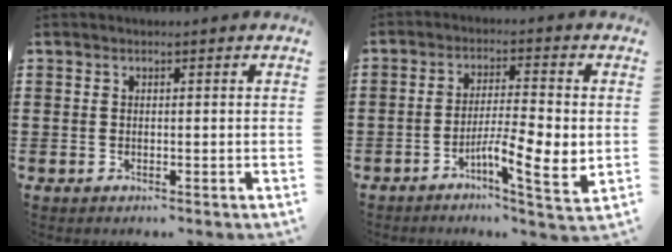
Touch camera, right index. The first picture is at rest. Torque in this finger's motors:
{"motor_torque": [1.02, -0.94, 0.31, 0.14]}